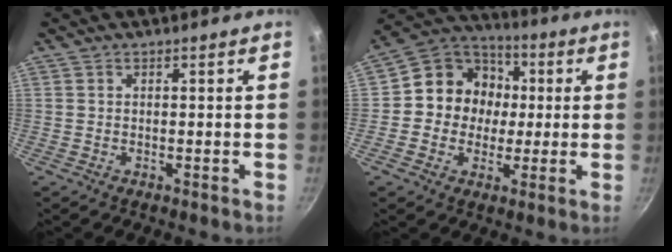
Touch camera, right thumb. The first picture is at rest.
{"total": 13.1, "force": [0.7, 11.7, 5.7], "torque": [-0.052, 0.022, -0.006]}